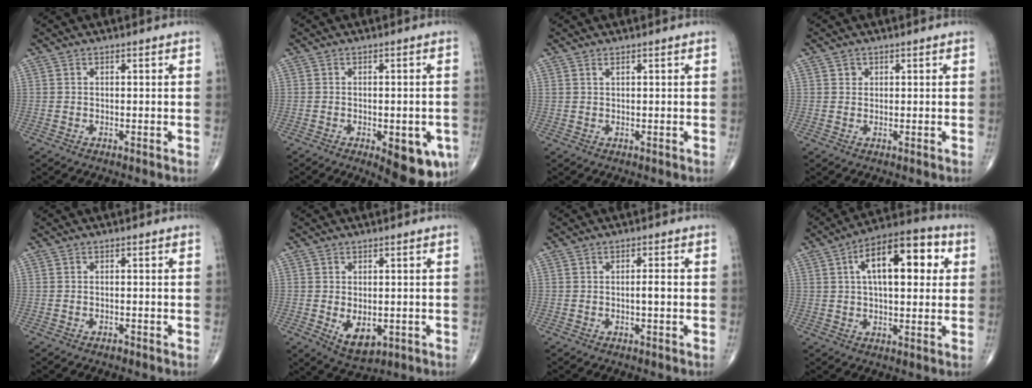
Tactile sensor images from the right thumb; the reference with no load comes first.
{"total": 10.7, "force": [-4.1, 4.4, 8.9], "torque": [-0.089, -0.001, -0.042]}
{"total": 0.6, "force": [0.5, 0.1, 0.4], "torque": [-0.010, 0.001, 0.011]}
{"total": 1.1, "force": [0.5, 0.9, 0.2], "torque": [0.007, -0.002, 0.006]}
{"total": 0.7, "force": [-0.5, 0.3, 0.3], "torque": [-0.006, 0.003, -0.009]}
{"total": 6.2, "force": [-1.2, 3.8, 4.8], "torque": [-0.064, -0.012, -0.006]}
{"total": 2.0, "force": [-0.2, 0.5, 1.9], "torque": [-0.033, 0.002, -0.006]}
{"total": 16.3, "force": [4.3, 7.4, 13.8], "torque": [-0.188, 0.021, 0.058]}